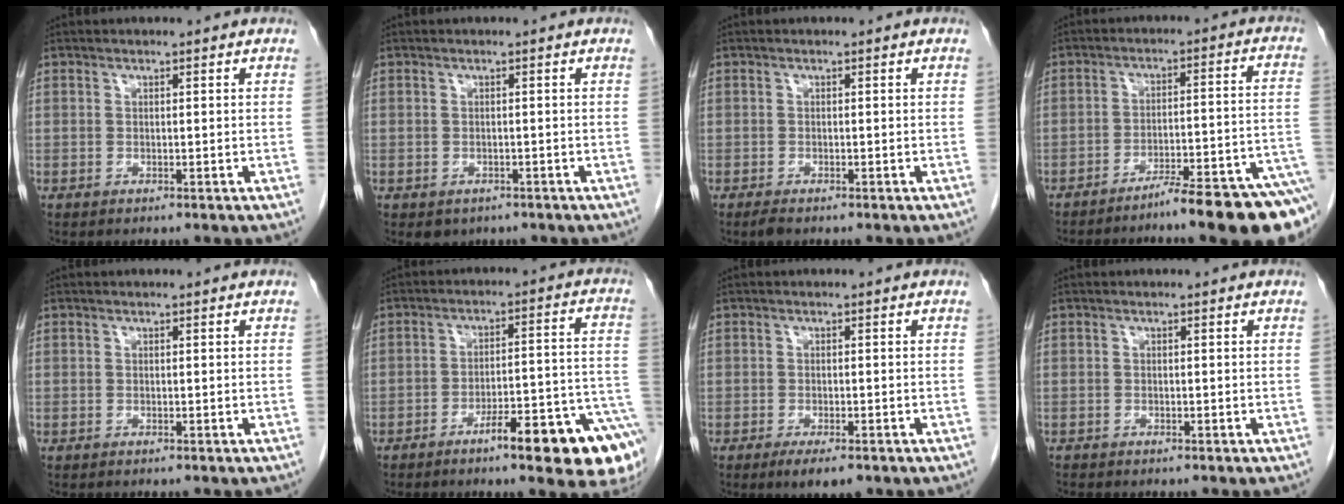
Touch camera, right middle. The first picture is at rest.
{"total": 2.6, "force": [-1.7, 1.8, 0.7], "torque": [-0.007, 0.001, -0.016]}
{"total": 1.1, "force": [-0.8, 0.2, 0.6], "torque": [-0.019, -0.004, -0.015]}
{"total": 13.9, "force": [-10.3, -0.5, 9.3], "torque": [-0.071, 0.025, -0.149]}
{"total": 0.0}
{"total": 15.0, "force": [-8.5, 1.8, 12.3], "torque": [-0.088, 0.033, -0.110]}
{"total": 3.9, "force": [-2.6, 1.0, 2.8], "torque": [-0.042, -0.006, -0.036]}
{"total": 0.8, "force": [-0.8, 0.2, 0.2], "torque": [-0.008, -0.001, -0.014]}